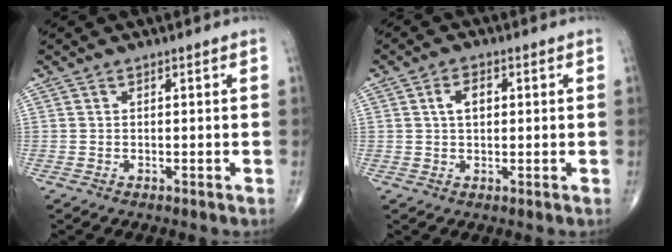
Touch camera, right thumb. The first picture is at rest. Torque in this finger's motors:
{"motor_torque": [0.37, 0.75, 0.64, 0.09, 0.01]}